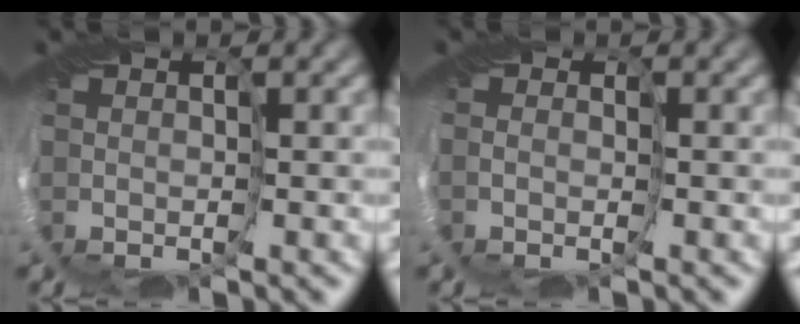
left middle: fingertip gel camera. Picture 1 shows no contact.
{"total": 0.7, "force": [-0.2, 0.5, 0.3], "torque": [0.000, -0.001, -0.004]}